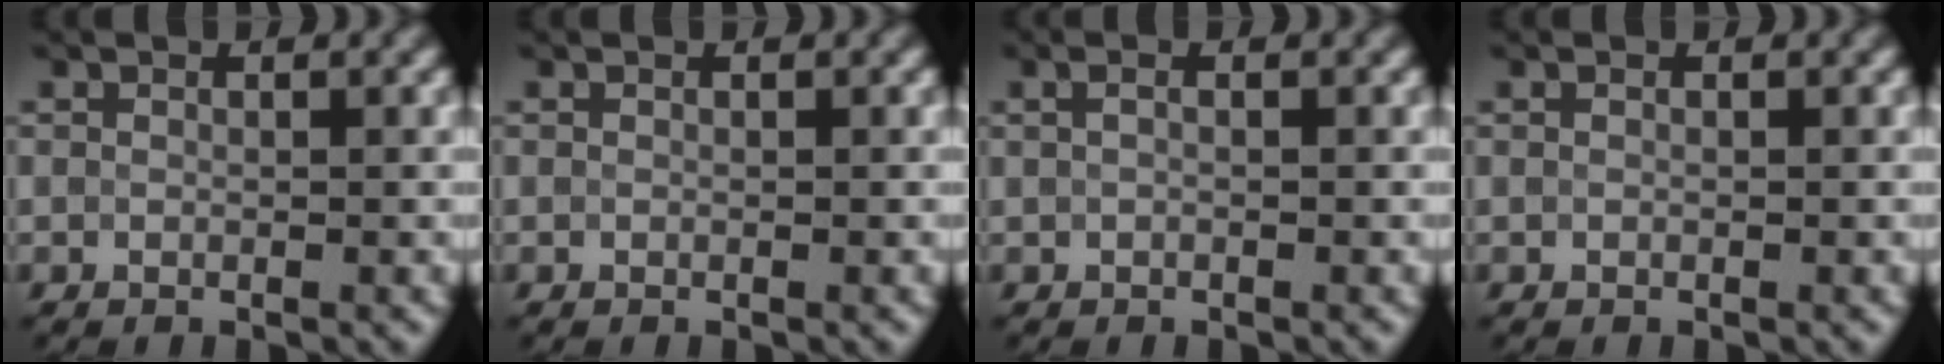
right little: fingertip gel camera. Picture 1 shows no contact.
{"total": 0.0}
{"total": 1.0, "force": [0.4, 0.4, 0.9], "torque": [-0.017, -0.002, 0.000]}
{"total": 0.0}